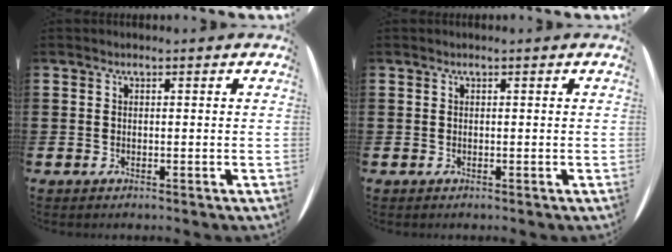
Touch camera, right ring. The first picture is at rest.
{"total": 0.0}